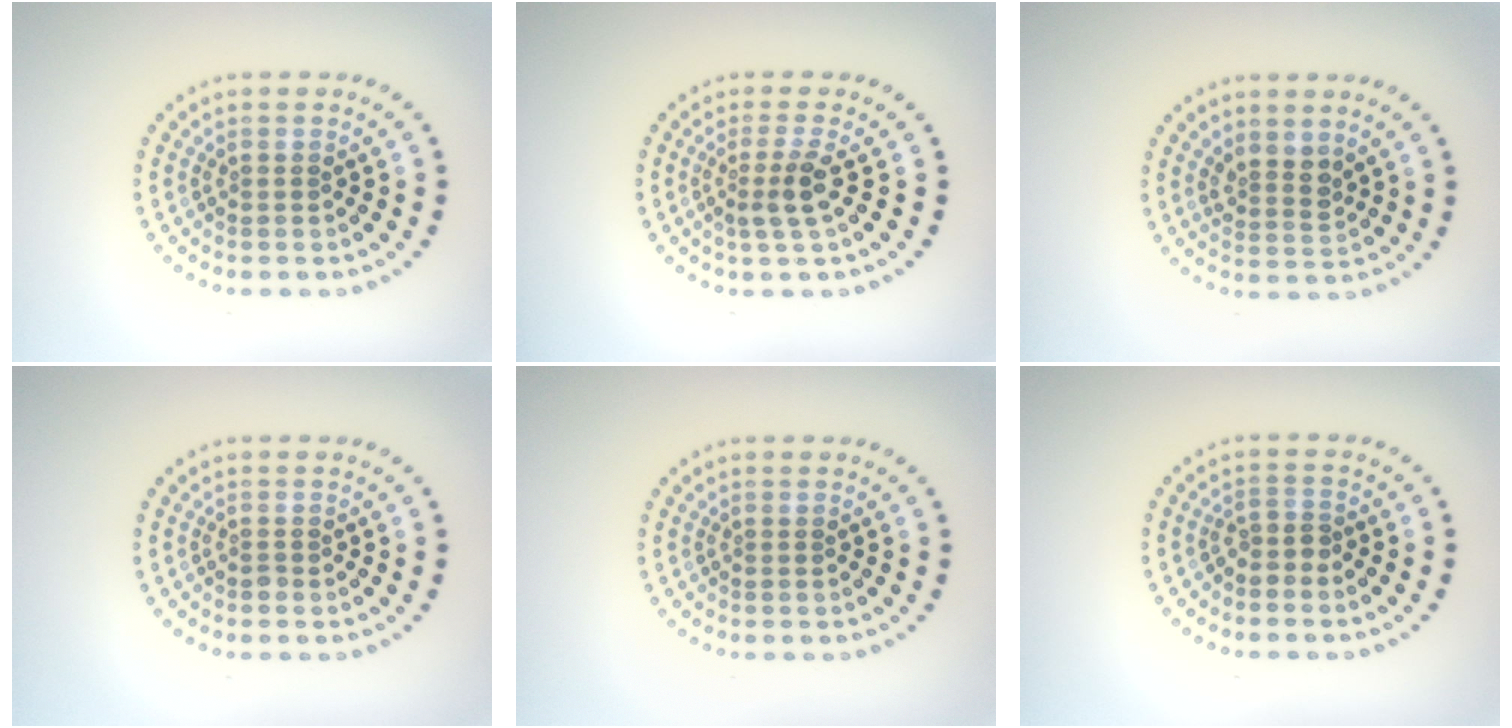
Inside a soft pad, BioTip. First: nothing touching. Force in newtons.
{"total": 2.4, "press": 1.8, "slide": 1.5}
{"total": 2.1, "press": 1.7, "slide": 1.4}
{"total": 0.5, "press": 0.4, "slide": 0.4}
{"total": 0.0}
{"total": 1.6, "press": 1.2, "slide": 1.1}